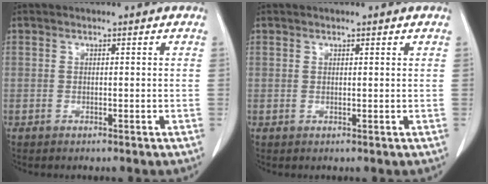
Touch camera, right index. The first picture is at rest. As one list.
[{"total": 0.7, "force": [0.4, 0.3, 0.4], "torque": [-0.012, 0.001, 0.007]}]